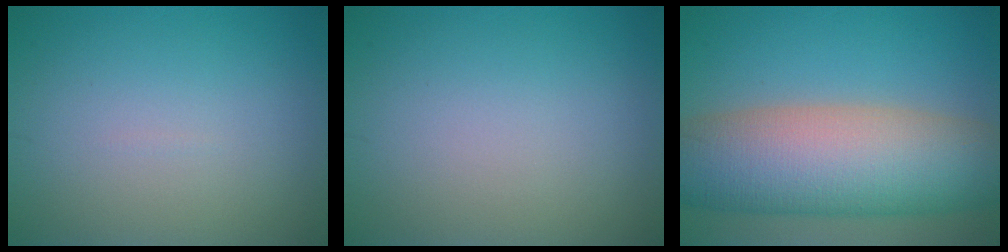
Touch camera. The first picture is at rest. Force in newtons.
{"total": 0.0}
{"total": 12.8, "press": 12.8, "slide": 0.5}